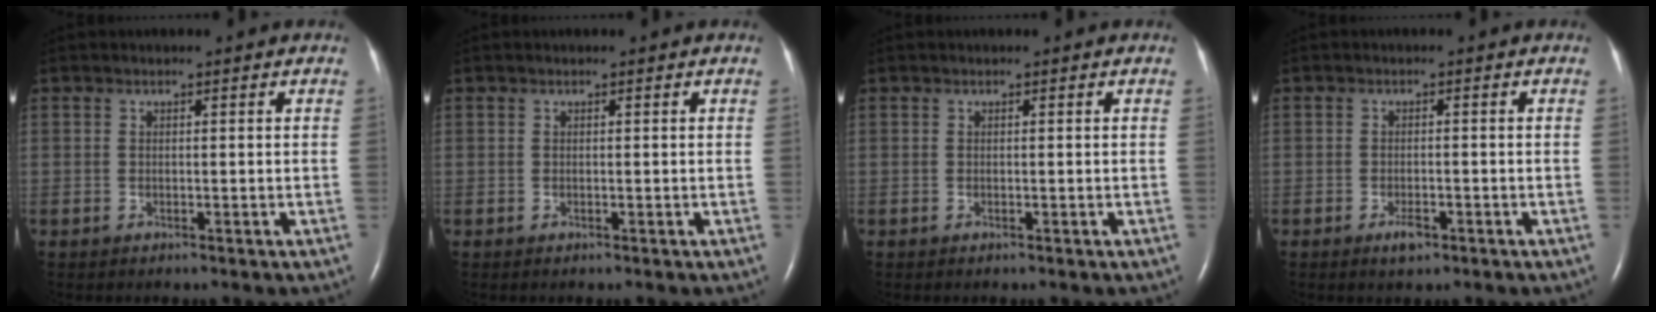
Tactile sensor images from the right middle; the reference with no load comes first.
{"total": 0.0}
{"total": 0.0}
{"total": 2.0, "force": [-1.2, 0.7, 1.4], "torque": [-0.029, -0.001, -0.019]}